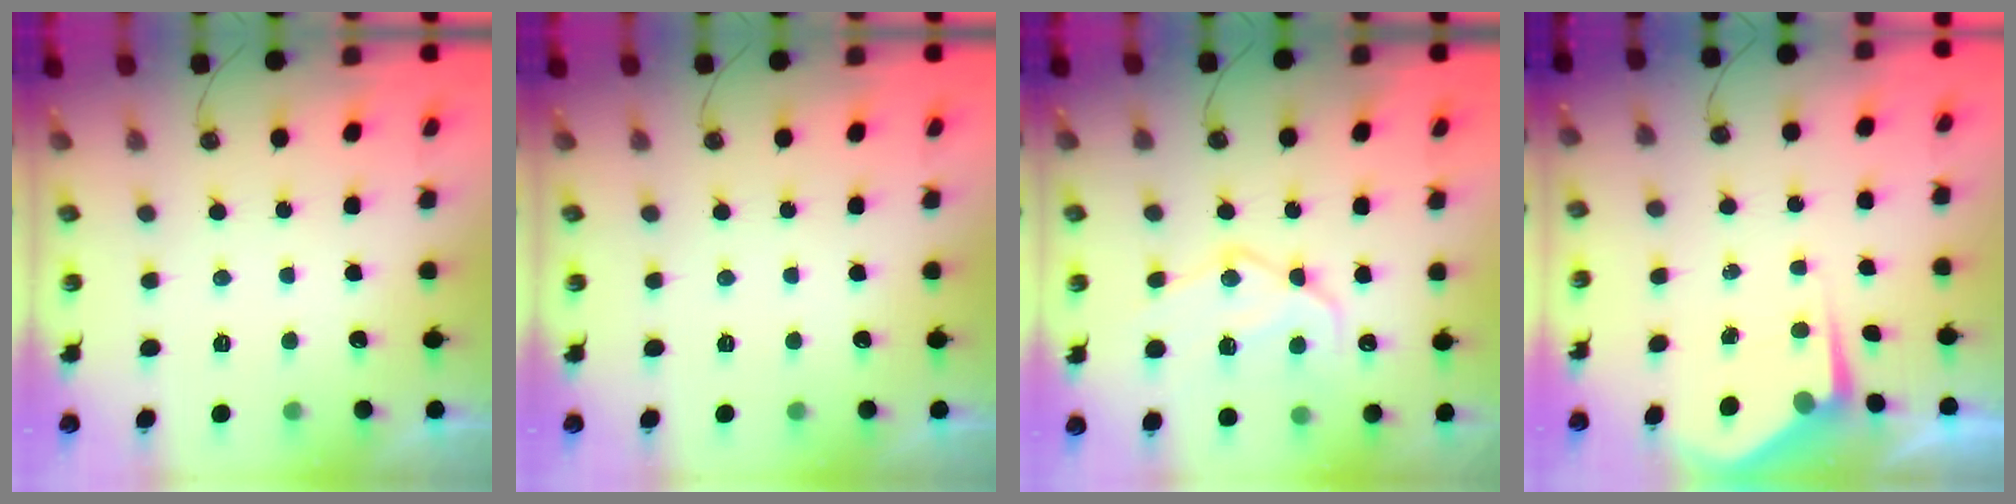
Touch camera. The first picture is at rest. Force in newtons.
{"total": 0.0}
{"total": 14.6, "press": 14.5, "slide": 0.9}
{"total": 5.0, "press": 4.9, "slide": 0.7}